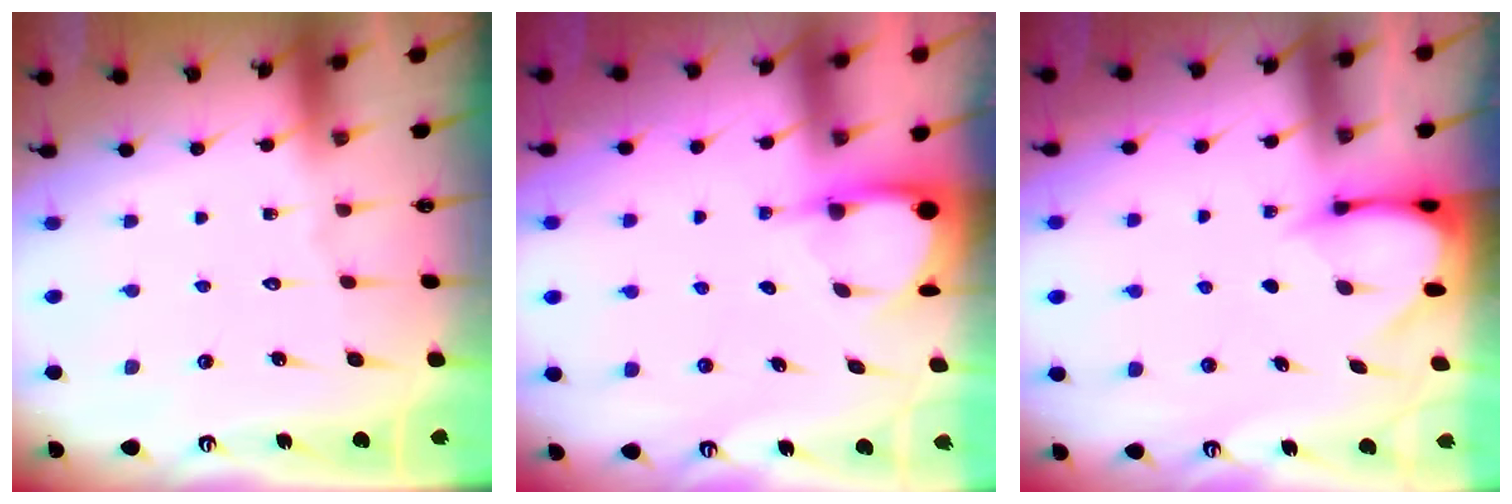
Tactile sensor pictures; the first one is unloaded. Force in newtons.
{"total": 3.9, "press": 3.9, "slide": 0.2}
{"total": 3.3, "press": 3.2, "slide": 0.3}